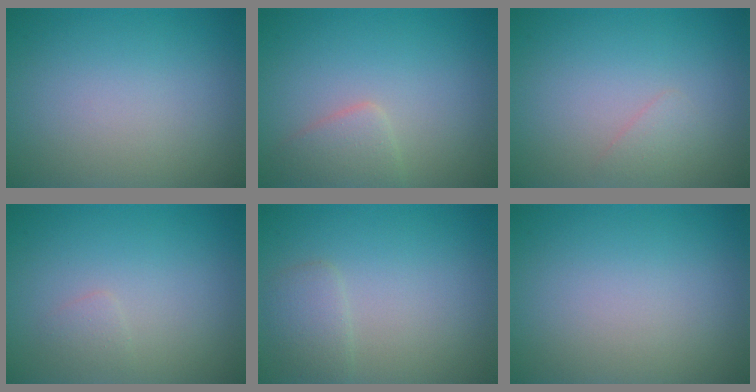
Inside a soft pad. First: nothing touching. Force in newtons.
{"total": 2.2, "press": 2.2, "slide": 0.1}
{"total": 0.9, "press": 0.9, "slide": 0.0}
{"total": 0.8, "press": 0.8, "slide": 0.1}
{"total": 1.7, "press": 1.7, "slide": 0.1}
{"total": 0.0}